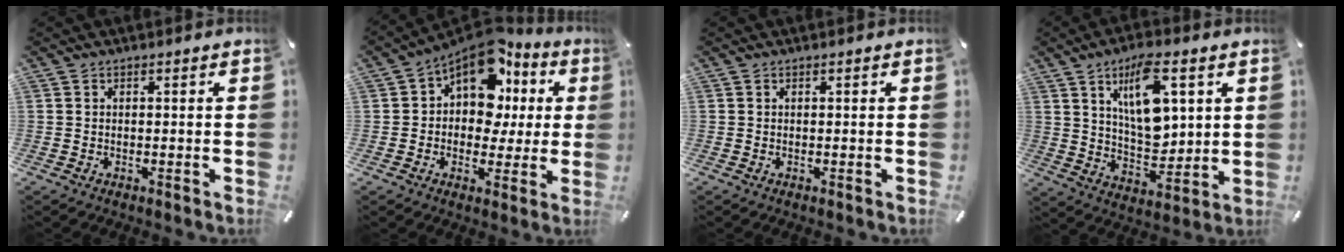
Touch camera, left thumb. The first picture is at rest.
{"total": 13.8, "force": [6.4, 9.4, 7.8], "torque": [-0.122, -0.048, 0.118]}
{"total": 0.0}
{"total": 14.1, "force": [5.8, 7.1, 10.7], "torque": [-0.174, -0.016, 0.099]}